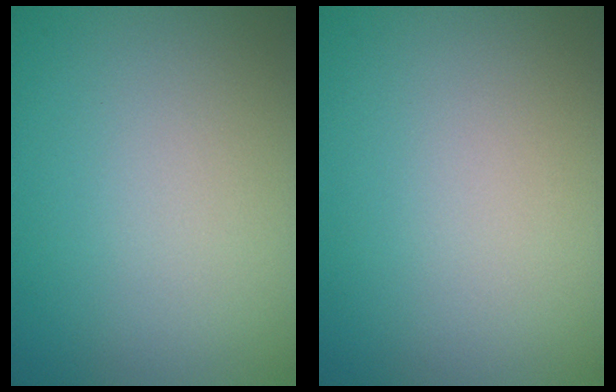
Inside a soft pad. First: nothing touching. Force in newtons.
{"total": 0.0}